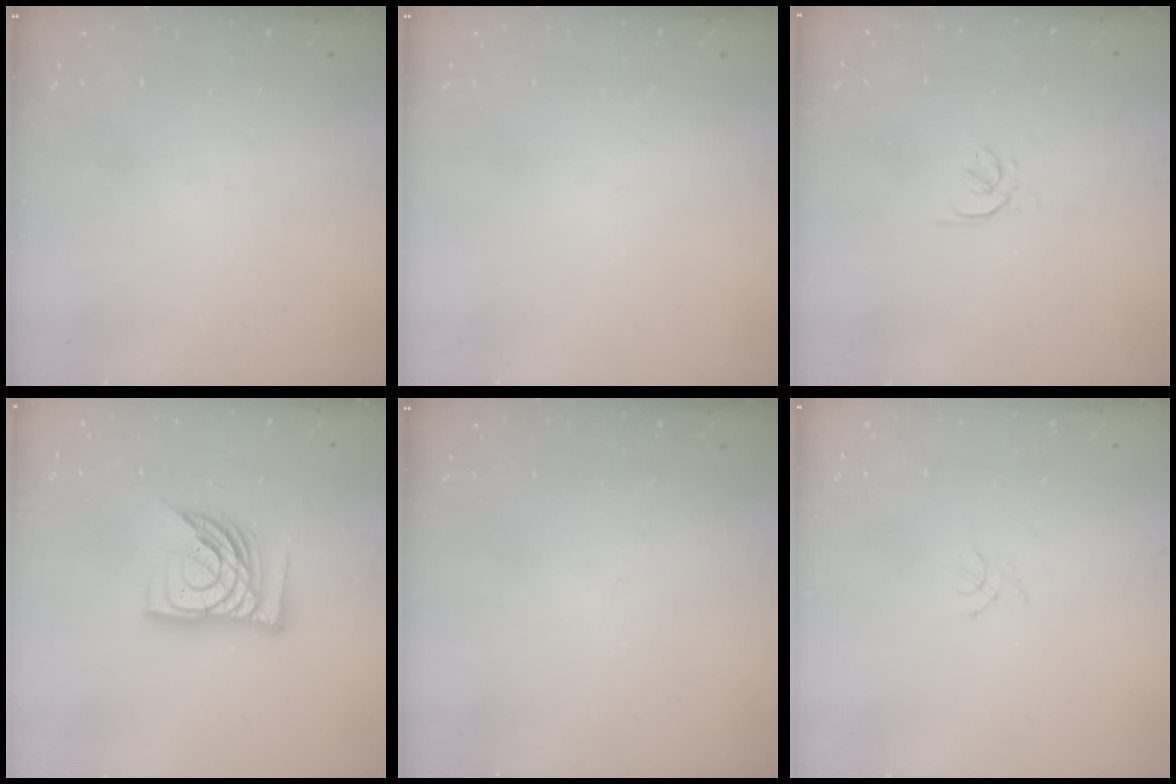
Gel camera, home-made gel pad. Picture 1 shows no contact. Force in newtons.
{"total": 0.0}
{"total": 1.6, "press": 1.5, "slide": 0.5}
{"total": 14.8, "press": 14.6, "slide": 1.9}
{"total": 0.0}
{"total": 0.5, "press": 0.4, "slide": 0.3}